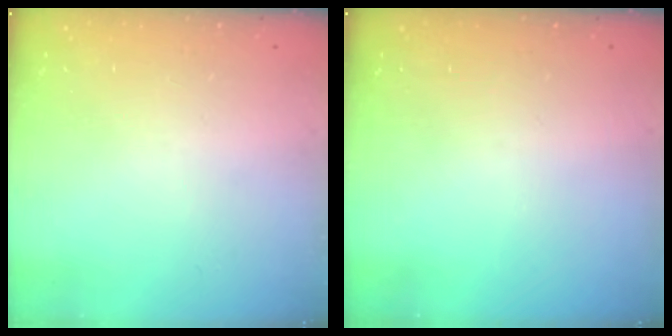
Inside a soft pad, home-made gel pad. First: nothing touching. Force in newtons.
{"total": 0.0}